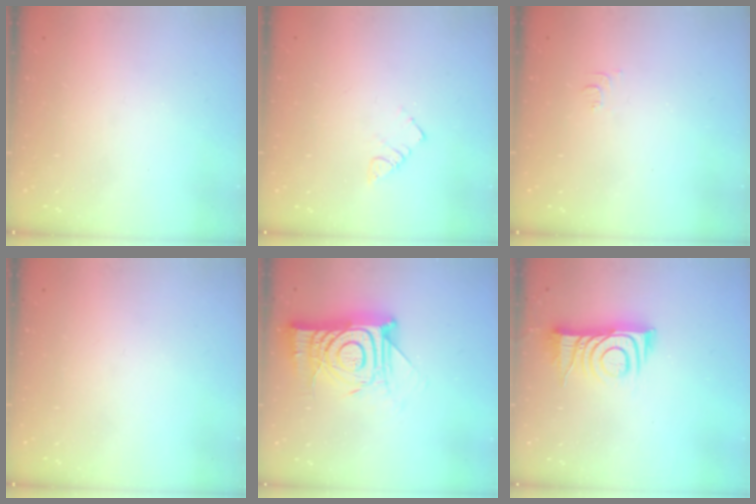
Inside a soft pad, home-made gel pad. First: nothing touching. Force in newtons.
{"total": 3.7, "press": 3.7, "slide": 0.2}
{"total": 5.4, "press": 5.3, "slide": 0.6}
{"total": 0.0}
{"total": 16.5, "press": 16.5, "slide": 1.4}
{"total": 10.8, "press": 10.8, "slide": 0.2}